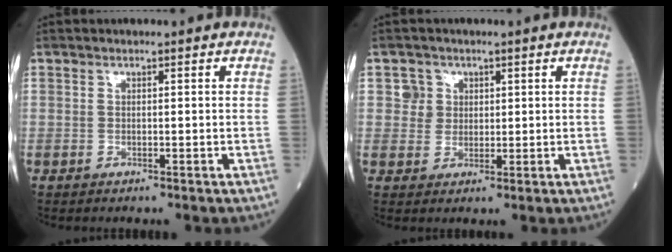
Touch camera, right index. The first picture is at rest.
{"total": 3.2, "force": [1.1, 3.0, 0.1], "torque": [0.006, 0.004, 0.018]}